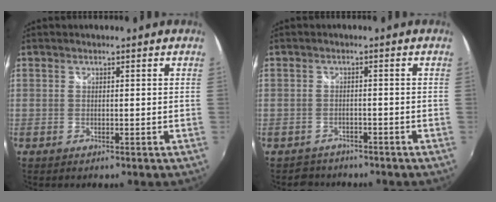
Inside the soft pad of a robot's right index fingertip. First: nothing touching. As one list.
[{"total": 3.2, "force": [-2.8, 1.5, -0.2], "torque": [-0.008, 0.004, -0.048]}]